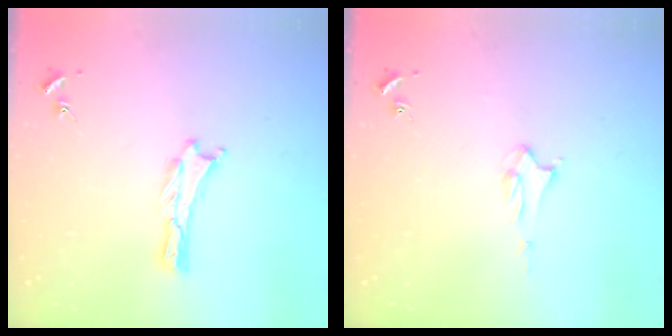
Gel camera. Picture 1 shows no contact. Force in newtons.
{"total": 1.9, "press": 1.9, "slide": 0.1}